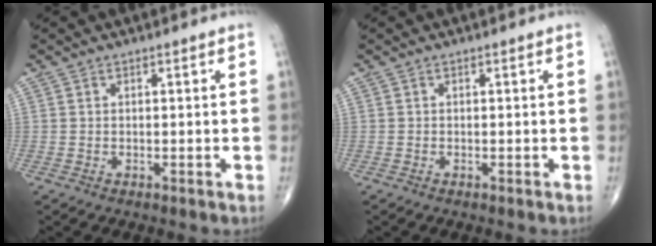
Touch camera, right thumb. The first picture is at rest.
{"total": 0.0}